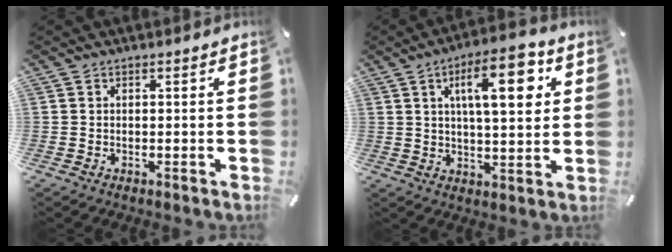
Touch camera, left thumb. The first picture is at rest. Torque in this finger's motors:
{"motor_torque": [2.58, 2.43, 1.88, -0.88, 0.54]}